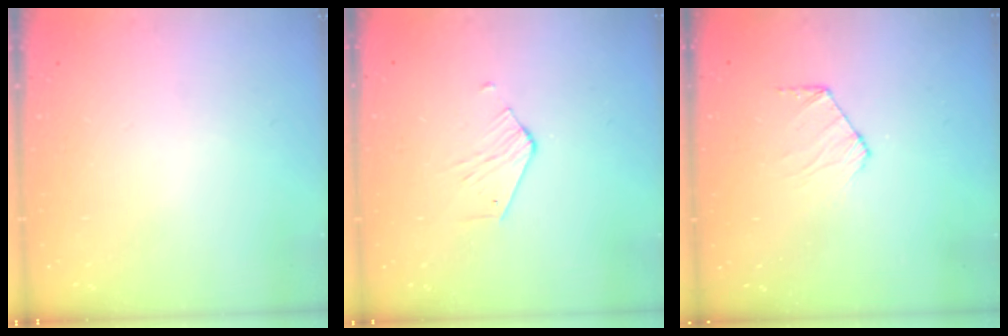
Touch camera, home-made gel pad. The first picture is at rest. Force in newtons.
{"total": 2.8, "press": 2.8, "slide": 0.2}
{"total": 6.5, "press": 6.4, "slide": 0.6}